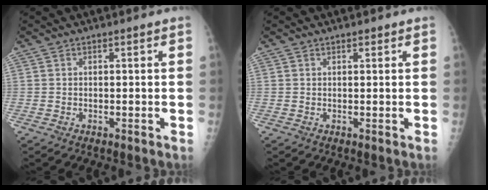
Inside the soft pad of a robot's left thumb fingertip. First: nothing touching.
{"total": 0.9, "force": [0.6, 0.4, 0.4], "torque": [-0.005, -0.002, 0.008]}